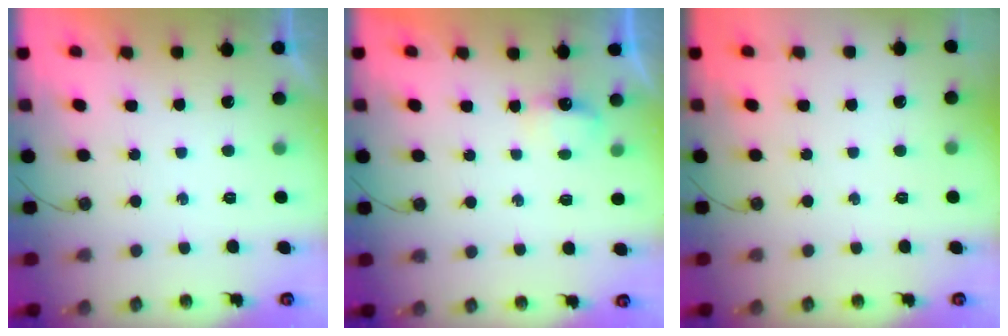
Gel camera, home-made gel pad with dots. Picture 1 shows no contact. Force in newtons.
{"total": 4.0, "press": 3.9, "slide": 0.6}
{"total": 0.0}